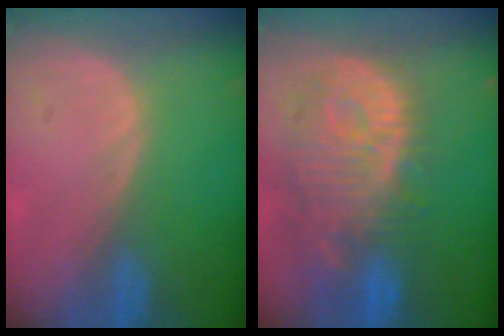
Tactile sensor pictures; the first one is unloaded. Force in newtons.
{"total": 13.1, "press": 11.5, "slide": 6.4}